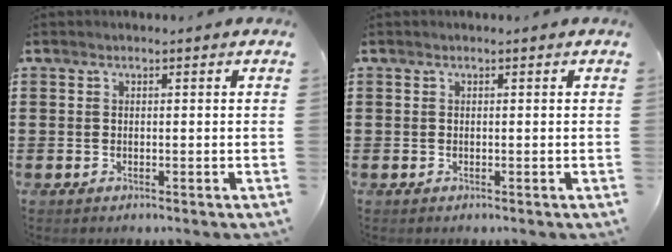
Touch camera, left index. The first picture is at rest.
{"total": 0.0}